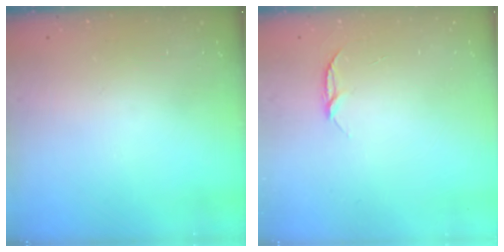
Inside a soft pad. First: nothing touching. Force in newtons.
{"total": 4.4, "press": 4.4, "slide": 0.4}